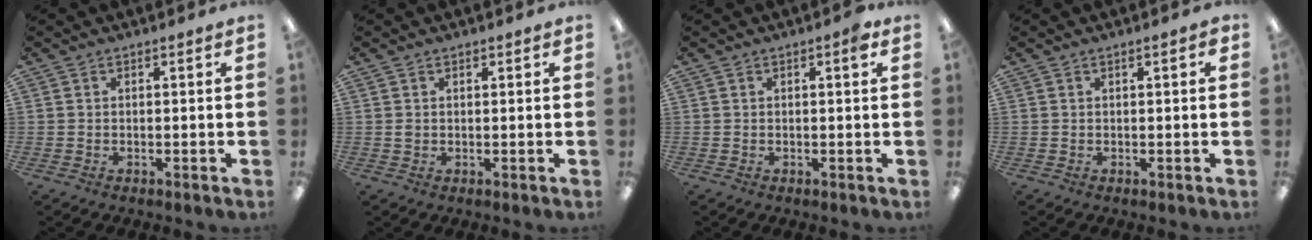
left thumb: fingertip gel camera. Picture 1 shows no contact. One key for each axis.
{"total": 1.0, "fx": 0.4, "fy": 0.8, "fz": 0.4, "tx": -0.008, "ty": 0.004, "tz": 0.007}
{"total": 1.4, "fx": 0.7, "fy": 0.3, "fz": 1.2, "tx": -0.019, "ty": 0.000, "tz": 0.009}
{"total": 1.6, "fx": 0.6, "fy": 0.4, "fz": 1.5, "tx": -0.022, "ty": -0.001, "tz": 0.008}